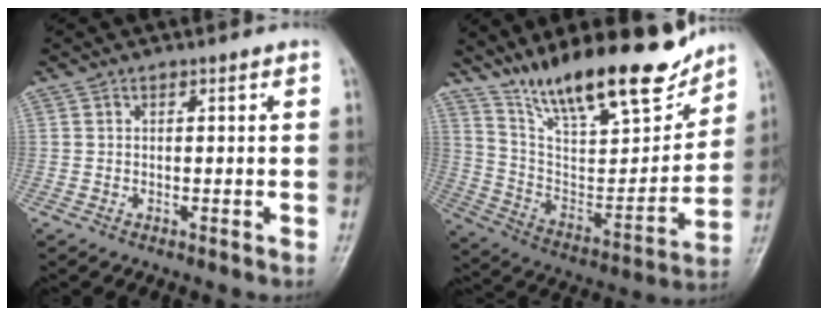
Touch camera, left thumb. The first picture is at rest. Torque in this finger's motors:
{"motor_torque": [0.23, 0.19, 1.43, -1.35, 0.35]}